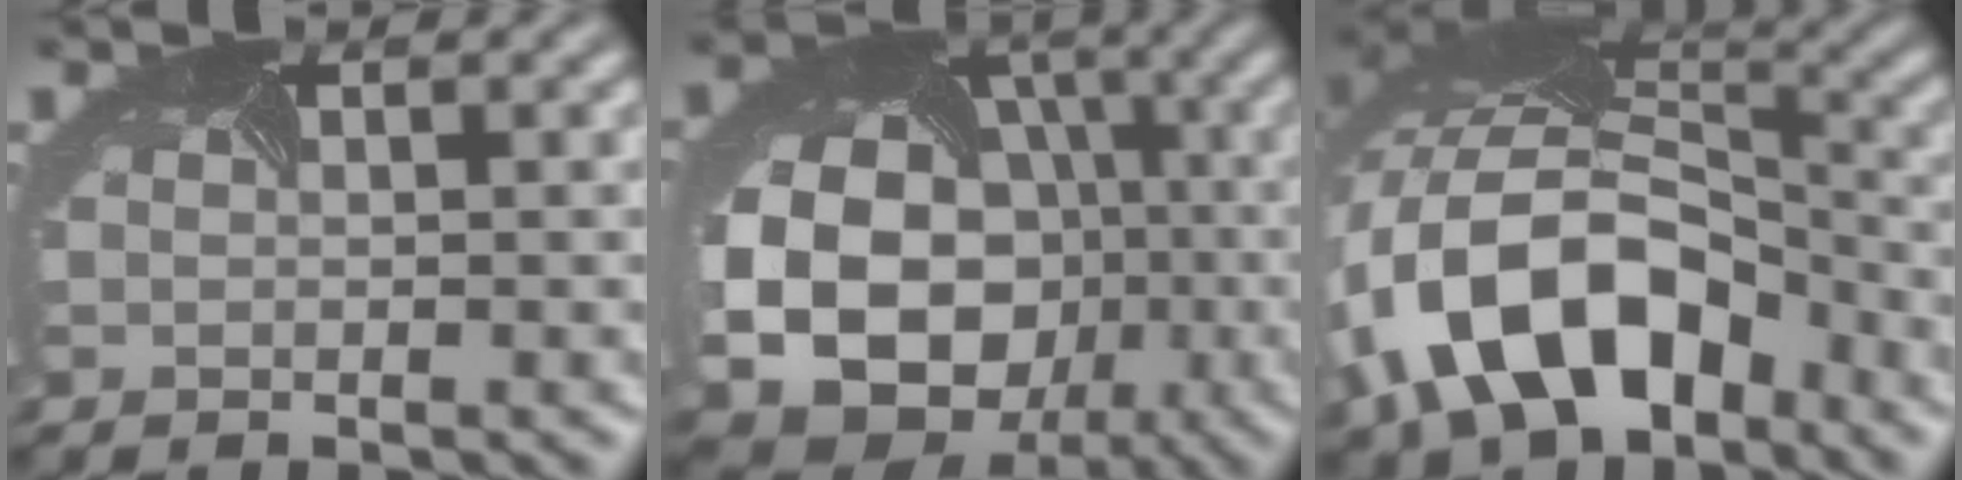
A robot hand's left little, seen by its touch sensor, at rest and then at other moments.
{"total": 18.6, "force": [-3.9, 15.9, 8.8], "torque": [-0.208, -0.047, -0.059]}
{"total": 12.1, "force": [-5.8, 7.2, 7.9], "torque": [-0.172, 0.000, -0.105]}